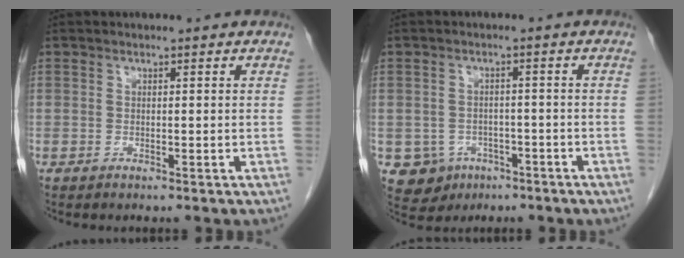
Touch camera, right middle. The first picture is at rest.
{"total": 6.1, "force": [-2.9, 5.3, 1.1], "torque": [-0.023, 0.008, -0.033]}